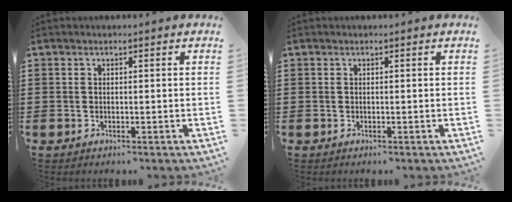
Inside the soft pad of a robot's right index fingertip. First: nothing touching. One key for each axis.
{"total": 0.0}